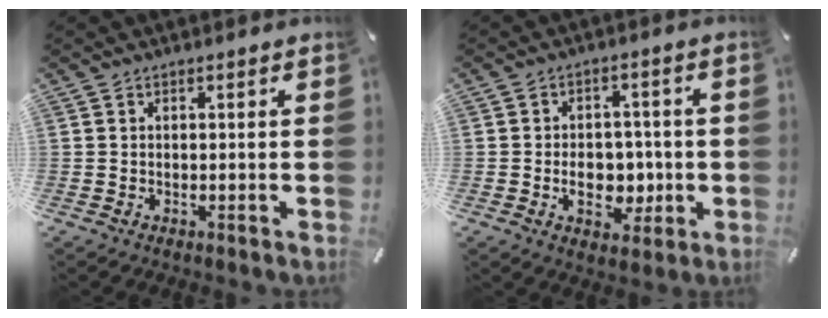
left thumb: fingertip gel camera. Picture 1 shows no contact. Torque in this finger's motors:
{"motor_torque": [0.16, 0.89, 0.74, 0.12, 0.12]}